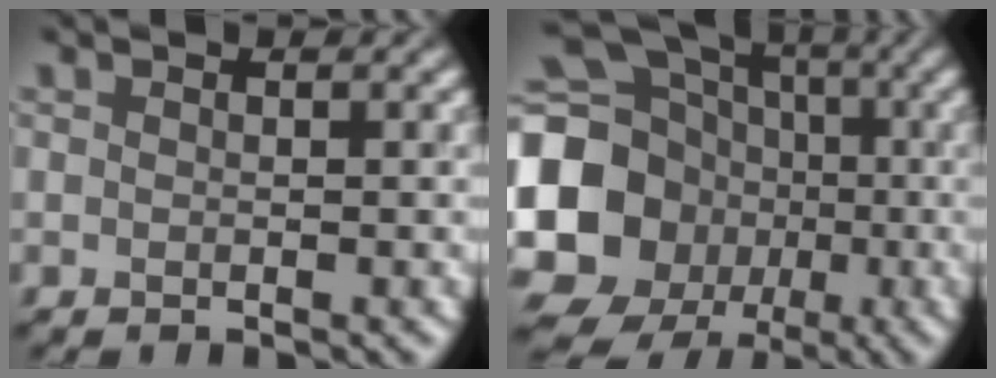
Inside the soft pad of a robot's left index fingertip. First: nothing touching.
{"total": 18.8, "force": [-1.6, 17.1, 7.7], "torque": [-0.176, -0.009, -0.074]}